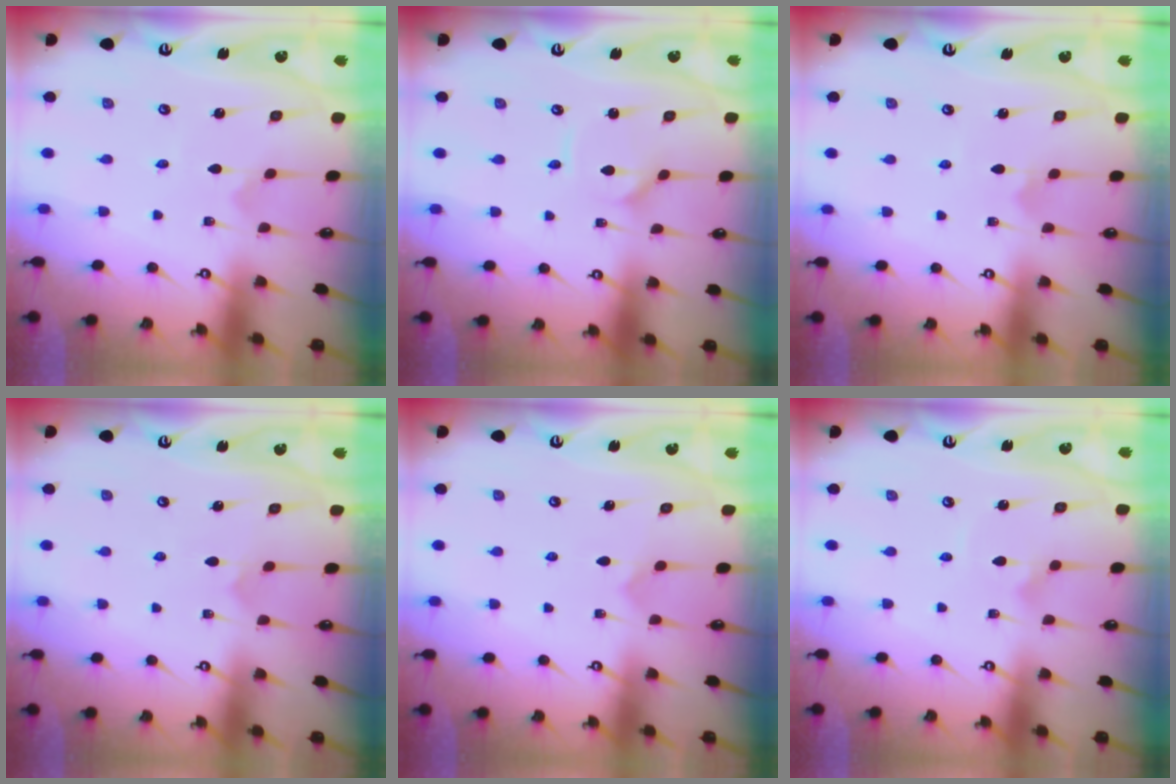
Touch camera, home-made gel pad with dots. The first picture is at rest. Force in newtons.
{"total": 1.3, "press": 1.2, "slide": 0.1}
{"total": 2.5, "press": 2.5, "slide": 0.1}
{"total": 4.5, "press": 4.5, "slide": 0.4}
{"total": 4.6, "press": 4.6, "slide": 0.4}
{"total": 2.2, "press": 2.2, "slide": 0.1}